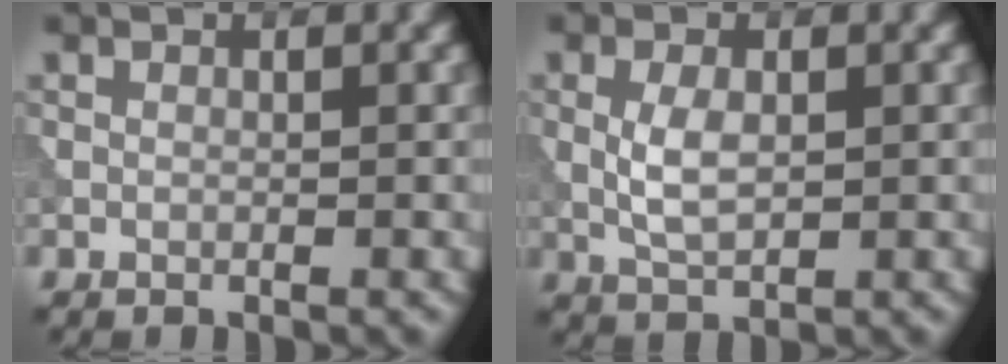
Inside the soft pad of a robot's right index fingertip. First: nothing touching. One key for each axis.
{"total": 3.1, "fx": 0.2, "fy": 1.6, "fz": 2.7, "tx": -0.062, "ty": 0.000, "tz": 0.007}